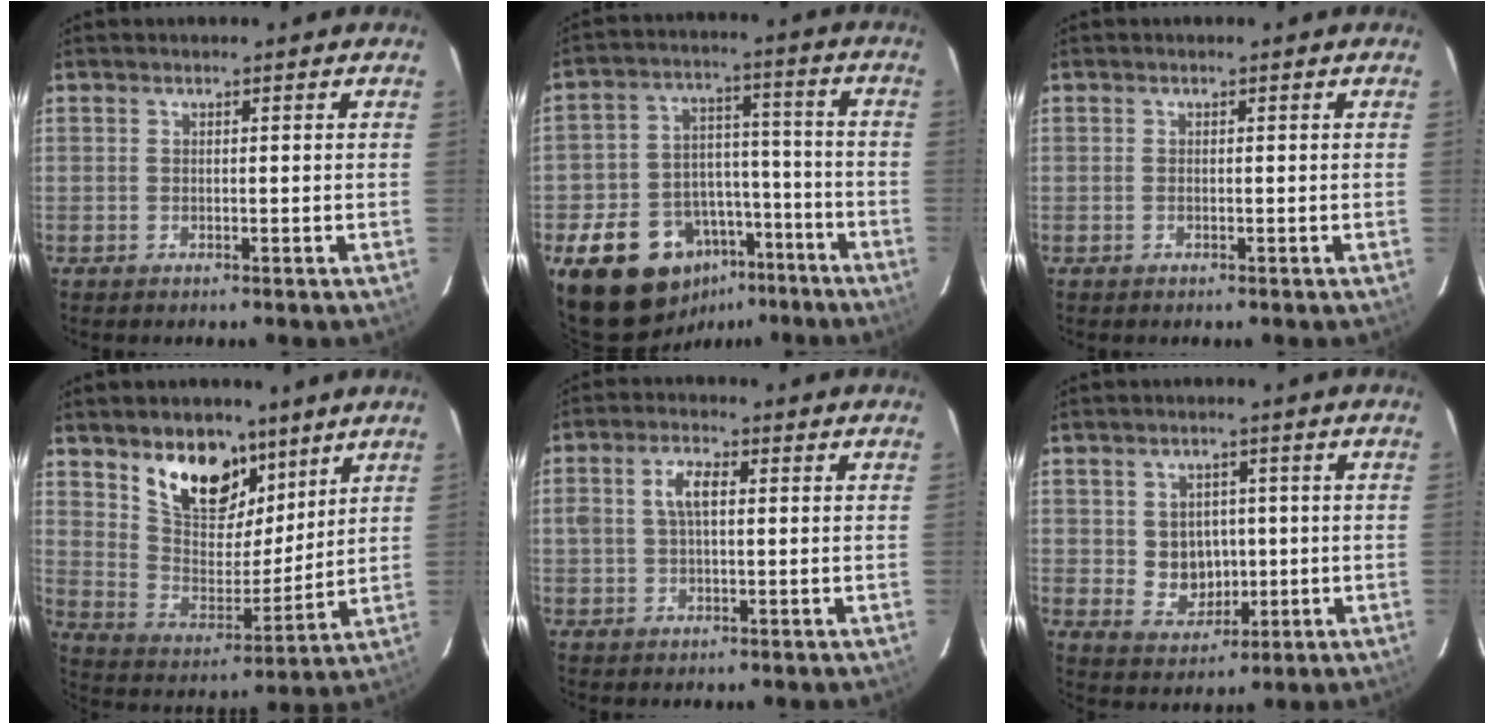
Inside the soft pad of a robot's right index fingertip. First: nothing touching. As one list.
[{"total": 16.8, "force": [-10.4, 11.4, 6.6], "torque": [-0.146, 0.046, -0.138]}, {"total": 0.0}, {"total": 15.3, "force": [9.7, 8.3, 8.6], "torque": [-0.155, -0.002, 0.179]}, {"total": 4.7, "force": [0.7, 2.2, 4.1], "torque": [-0.076, 0.011, 0.014]}, {"total": 6.5, "force": [0.1, 5.9, 2.9], "torque": [-0.059, 0.005, 0.018]}]